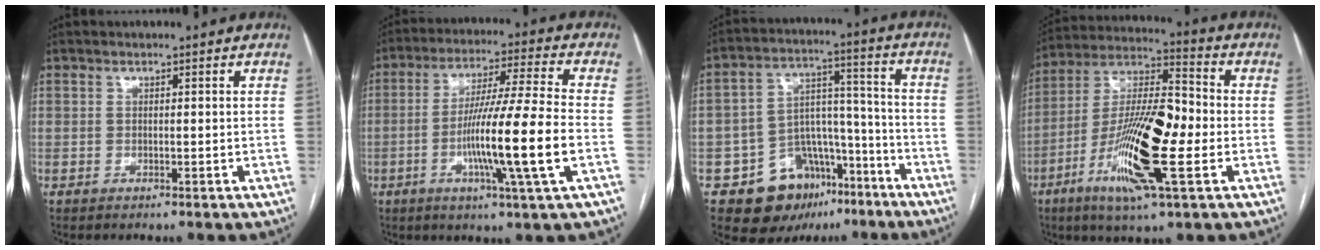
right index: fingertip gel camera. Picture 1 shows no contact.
{"total": 14.8, "force": [-3.6, -1.3, 14.3], "torque": [-0.259, -0.010, -0.071]}
{"total": 13.7, "force": [-8.2, 9.3, 5.9], "torque": [-0.076, 0.056, -0.118]}
{"total": 17.9, "force": [-4.7, 2.9, 17.0], "torque": [-0.333, -0.005, -0.085]}